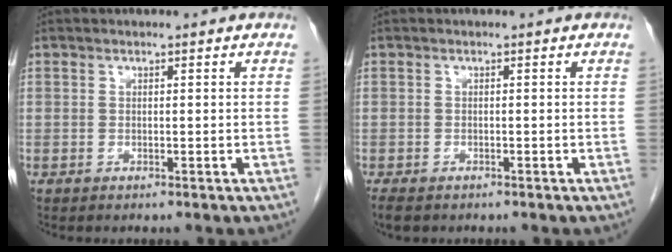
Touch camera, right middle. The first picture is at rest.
{"total": 3.2, "force": [-2.4, 1.4, 1.4], "torque": [-0.030, -0.007, -0.035]}